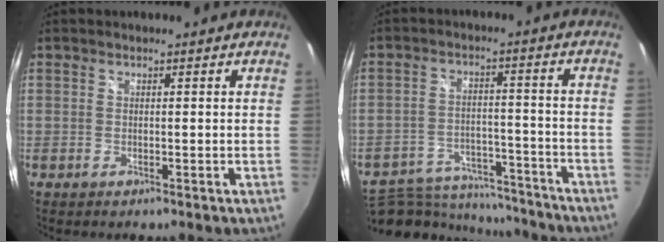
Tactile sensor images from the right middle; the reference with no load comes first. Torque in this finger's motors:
{"motor_torque": [-0.72, -0.81, -0.14, -0.06]}